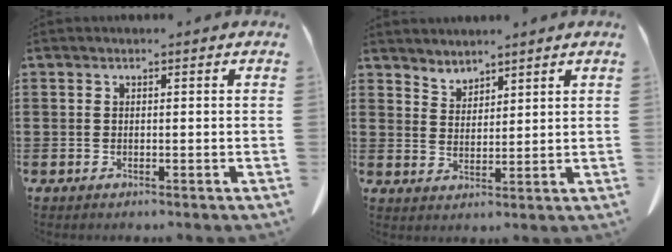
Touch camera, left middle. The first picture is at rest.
{"total": 3.2, "force": [3.1, 0.5, -0.4], "torque": [-0.002, -0.011, 0.061]}